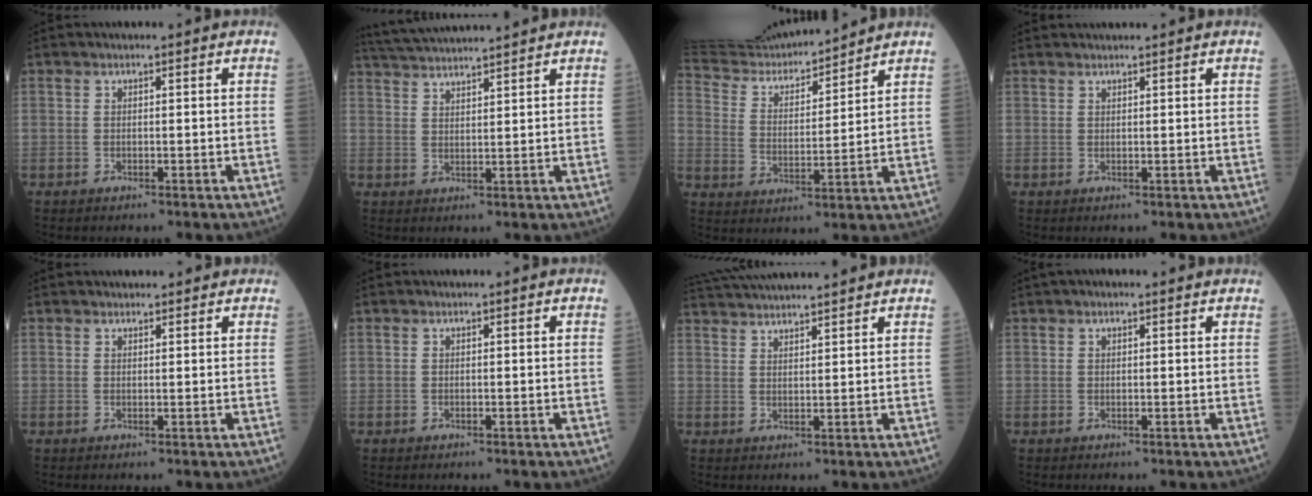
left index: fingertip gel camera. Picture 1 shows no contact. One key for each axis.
{"total": 10.4, "fx": 9.8, "fy": -0.7, "fz": 3.2, "tx": -0.069, "ty": 0.032, "tz": 0.158}
{"total": 18.7, "fx": 17.7, "fy": 2.7, "fz": 5.4, "tx": -0.117, "ty": 0.011, "tz": 0.307}
{"total": 2.4, "fx": 2.4, "fy": 0.0, "fz": 0.5, "tx": -0.004, "ty": 0.023, "tz": 0.036}
{"total": 2.8, "fx": 2.6, "fy": 1.1, "fz": 0.5, "tx": -0.005, "ty": 0.013, "tz": 0.023}
{"total": 0.0}
{"total": 13.2, "fx": 12.3, "fy": 0.7, "fz": 4.7, "tx": -0.096, "ty": 0.039, "tz": 0.188}
{"total": 1.6, "fx": 1.2, "fy": 0.6, "fz": 0.8, "tx": -0.015, "ty": 0.022, "tz": 0.014}